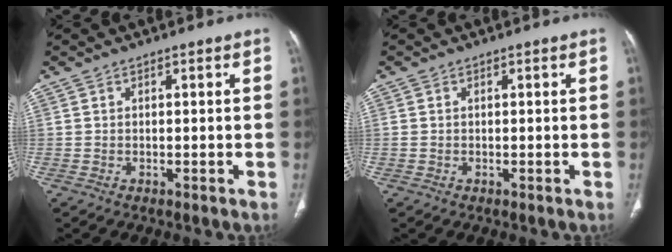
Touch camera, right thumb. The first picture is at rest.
{"total": 0.6, "force": [0.1, 0.4, 0.4], "torque": [-0.013, 0.008, 0.005]}